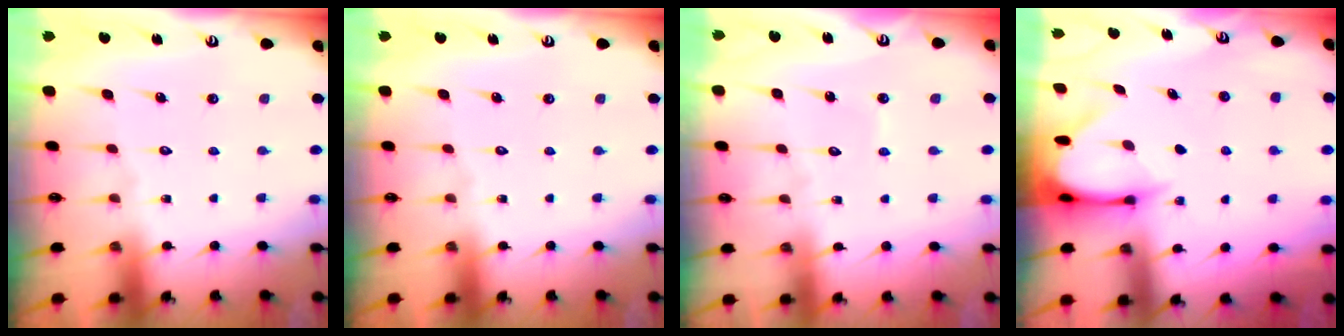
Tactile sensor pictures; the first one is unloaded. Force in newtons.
{"total": 0.0}
{"total": 2.8, "press": 2.8, "slide": 0.3}
{"total": 3.5, "press": 3.5, "slide": 0.3}